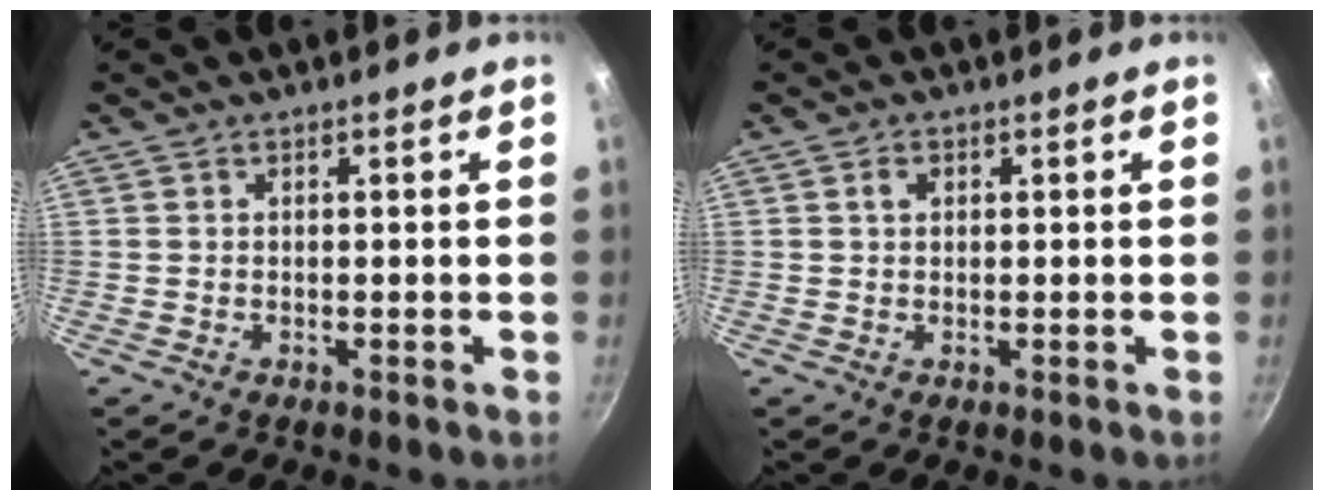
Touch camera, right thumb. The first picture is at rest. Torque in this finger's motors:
{"motor_torque": [-0.03, -0.04, 0.02, -0.25, -0.02]}